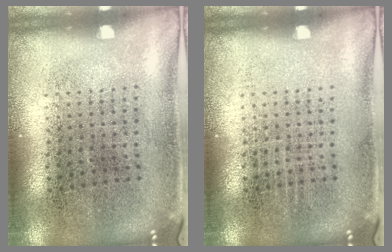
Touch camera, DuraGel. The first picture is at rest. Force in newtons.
{"total": 0.0}